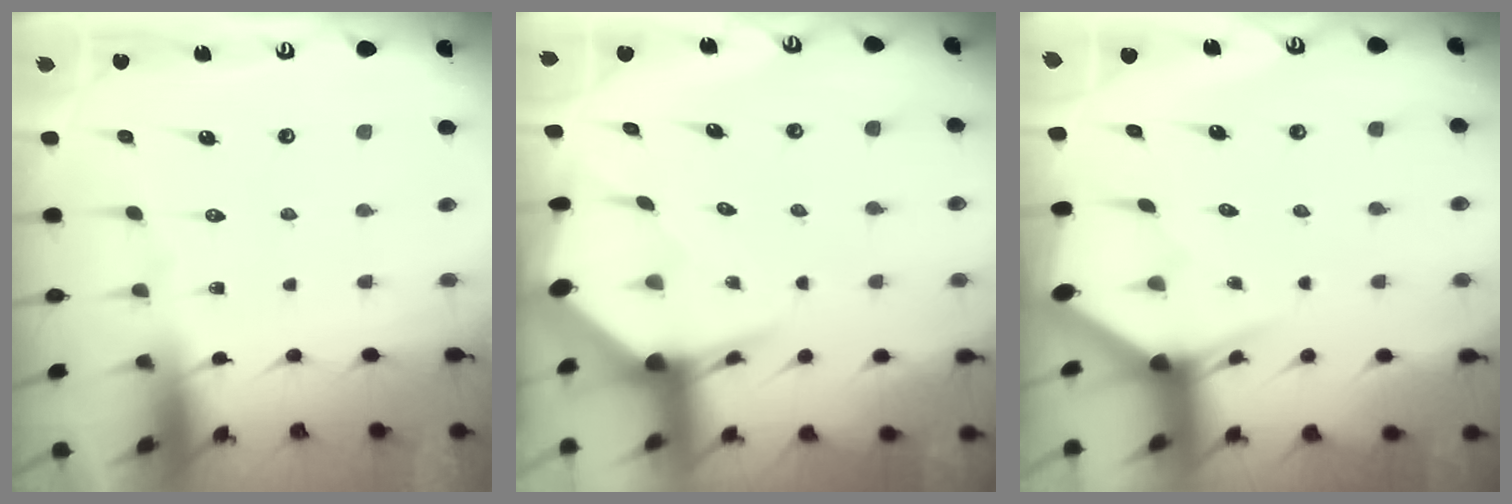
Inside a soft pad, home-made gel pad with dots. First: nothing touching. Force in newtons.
{"total": 4.9, "press": 4.9, "slide": 0.6}
{"total": 2.9, "press": 2.9, "slide": 0.1}